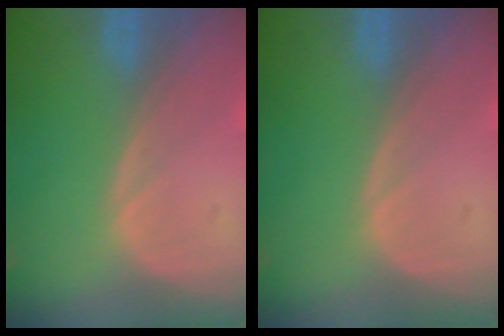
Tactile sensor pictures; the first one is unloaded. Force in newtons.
{"total": 0.0}